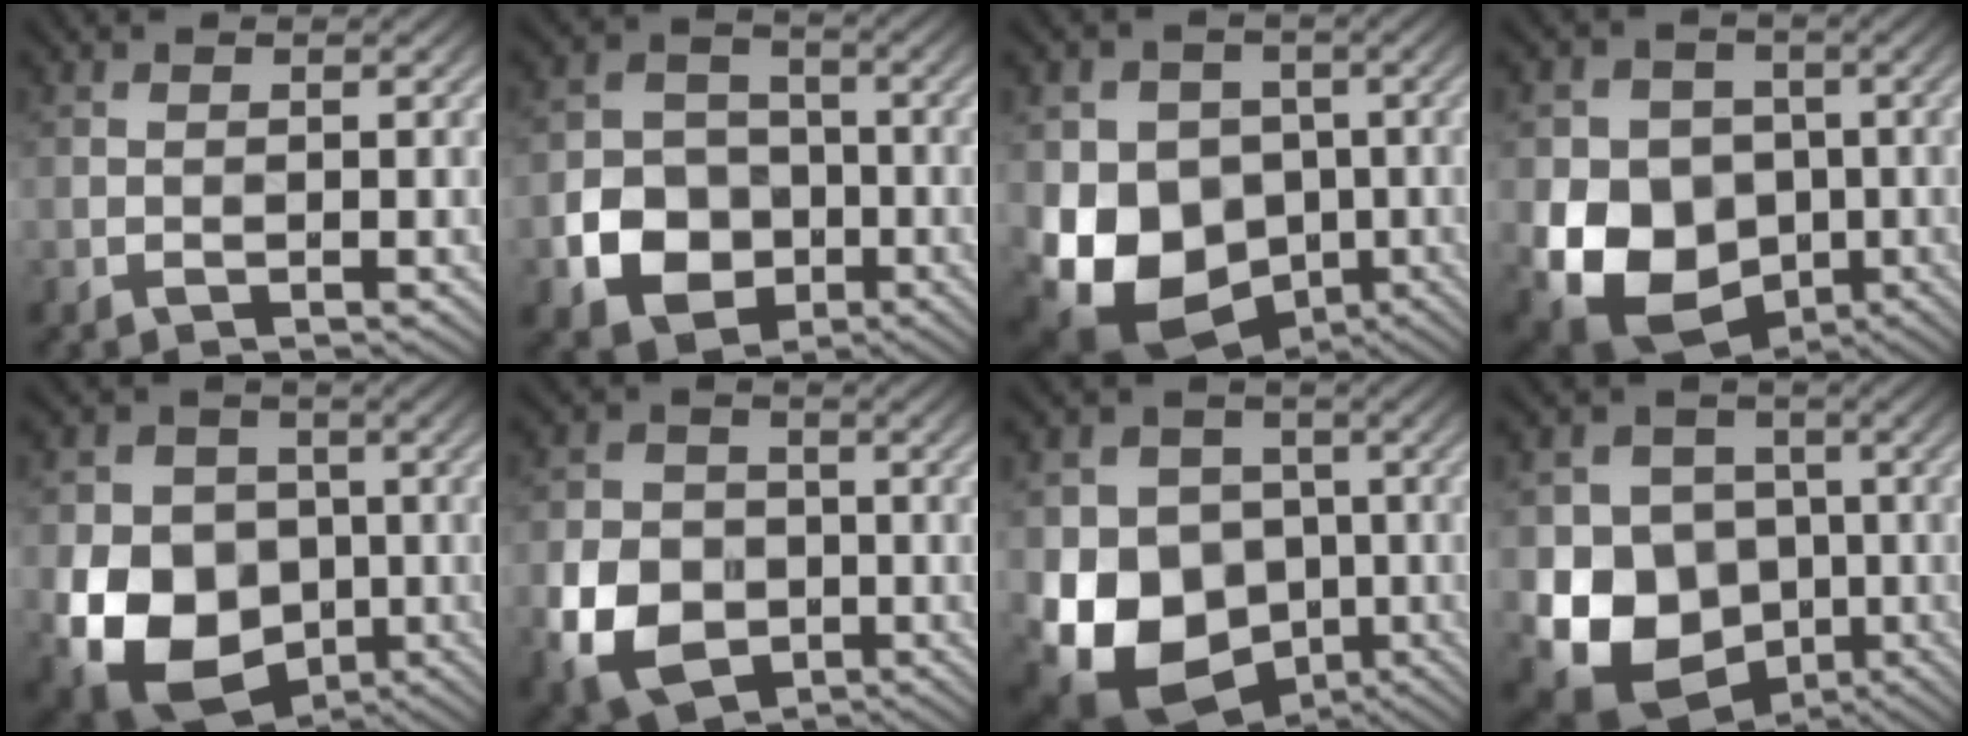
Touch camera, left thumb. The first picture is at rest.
{"total": 7.8, "force": [-2.4, 6.7, 3.3], "torque": [-0.086, -0.022, -0.045]}
{"total": 14.5, "force": [-2.8, 12.7, 6.5], "torque": [-0.154, -0.034, -0.049]}
{"total": 13.5, "force": [-2.5, 11.7, 6.2], "torque": [-0.148, -0.047, -0.048]}
{"total": 14.1, "force": [-3.4, 11.6, 7.2], "torque": [-0.175, -0.053, -0.059]}
{"total": 9.2, "force": [-3.2, 7.3, 4.7], "torque": [-0.125, -0.033, -0.058]}
{"total": 16.0, "force": [-4.2, 13.8, 7.0], "torque": [-0.171, -0.044, -0.071]}
{"total": 14.6, "force": [-3.2, 12.9, 6.1], "torque": [-0.150, -0.042, -0.060]}